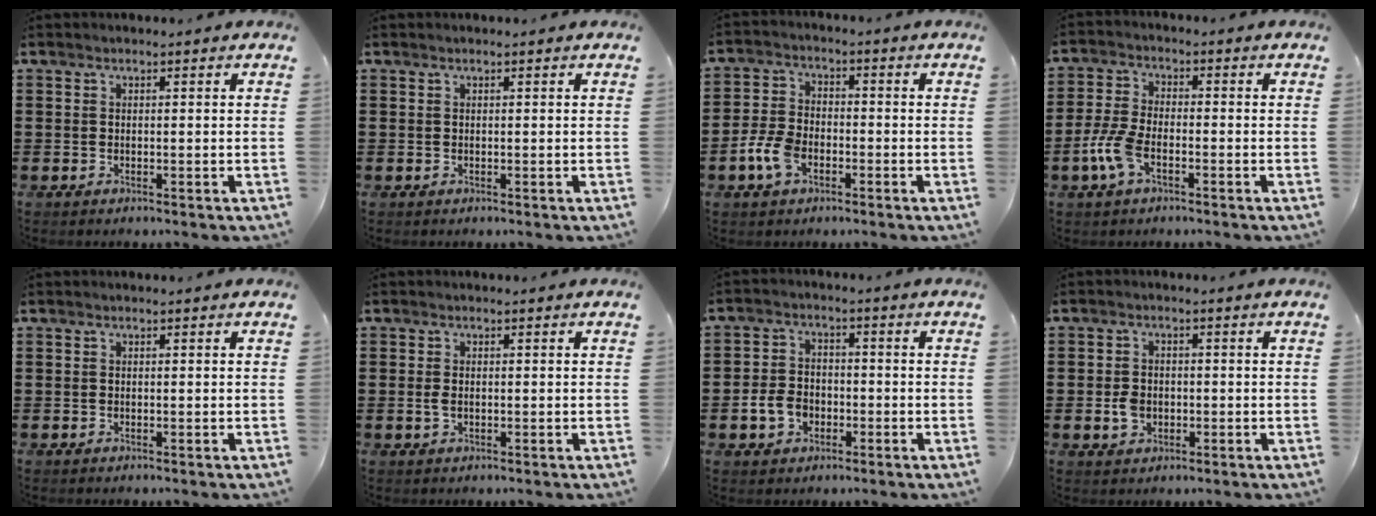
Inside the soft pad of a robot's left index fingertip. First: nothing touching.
{"total": 0.0}
{"total": 6.0, "force": [-2.5, 3.4, 4.2], "torque": [-0.105, 0.003, -0.053]}
{"total": 6.3, "force": [-2.5, 2.8, 5.1], "torque": [-0.118, -0.001, -0.049]}
{"total": 0.0}
{"total": 1.3, "force": [-0.1, 0.7, 1.1], "torque": [-0.031, -0.001, -0.004]}
{"total": 4.9, "force": [-1.8, 3.7, 2.7], "torque": [-0.065, 0.004, -0.037]}
{"total": 3.0, "force": [-0.6, 2.3, 1.8], "torque": [-0.043, 0.001, -0.012]}